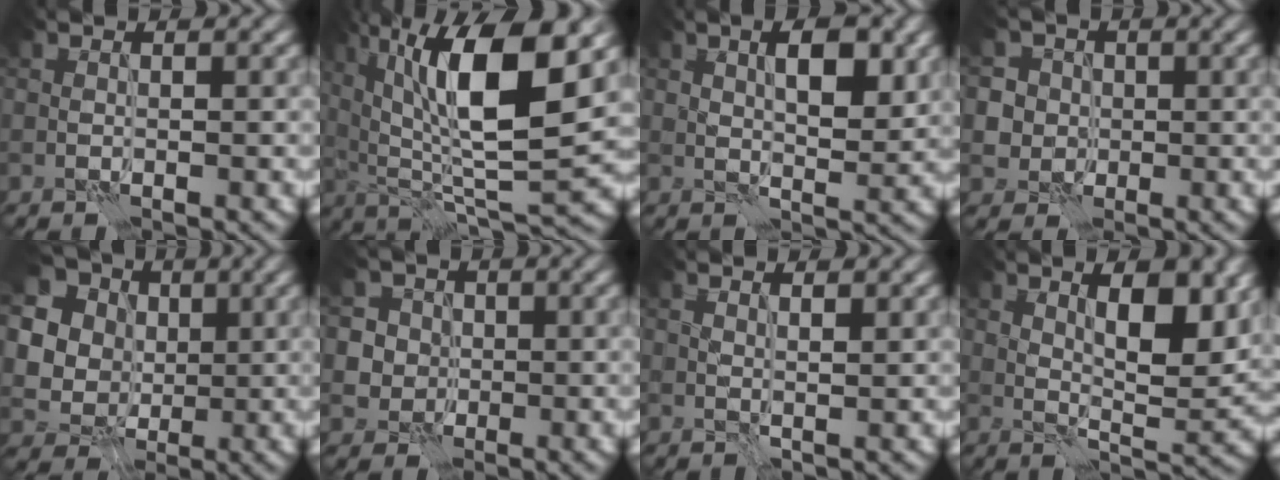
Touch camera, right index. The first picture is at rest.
{"total": 13.0, "force": [4.2, 4.0, 11.6], "torque": [-0.195, 0.002, 0.077]}
{"total": 4.8, "force": [1.5, 1.8, 4.2], "torque": [-0.067, 0.003, 0.027]}
{"total": 6.0, "force": [1.0, 5.6, 1.9], "torque": [-0.031, 0.032, 0.000]}
{"total": 11.3, "force": [4.2, 9.3, 4.7], "torque": [-0.135, 0.017, 0.069]}
{"total": 5.7, "force": [1.2, 5.2, 1.8], "torque": [-0.026, 0.029, 0.005]}
{"total": 1.5, "force": [0.9, 0.2, 1.2], "torque": [-0.018, -0.003, 0.015]}
{"total": 6.9, "force": [2.4, 2.2, 6.1], "torque": [-0.091, -0.002, 0.041]}